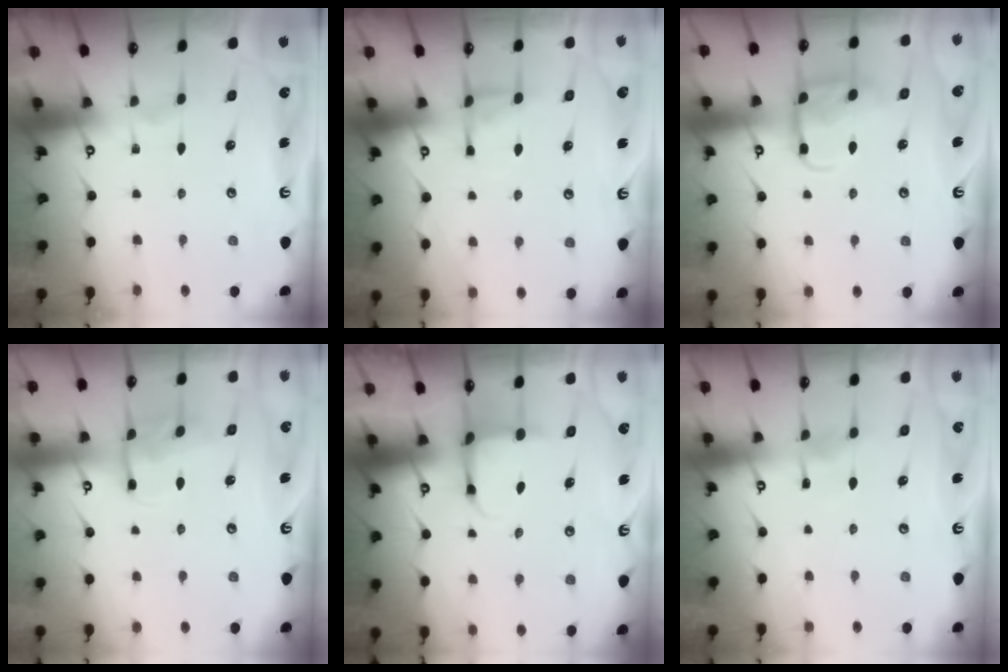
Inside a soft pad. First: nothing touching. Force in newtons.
{"total": 5.9, "press": 5.8, "slide": 0.8}
{"total": 11.9, "press": 11.9, "slide": 1.1}
{"total": 8.9, "press": 8.9, "slide": 0.9}
{"total": 3.9, "press": 3.7, "slide": 1.3}
{"total": 5.9, "press": 5.9, "slide": 0.4}